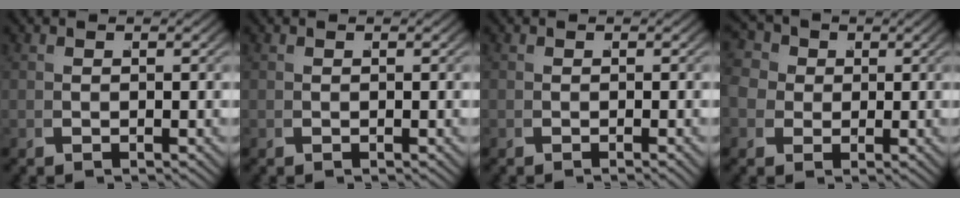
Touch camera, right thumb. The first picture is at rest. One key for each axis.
{"total": 0.0}
{"total": 0.6, "fx": -0.5, "fy": 0.0, "fz": 0.2, "tx": 0.004, "ty": 0.001, "tz": -0.010}
{"total": 7.2, "fx": 0.7, "fy": 6.2, "fz": 3.6, "tx": -0.074, "ty": -0.006, "tz": 0.009}